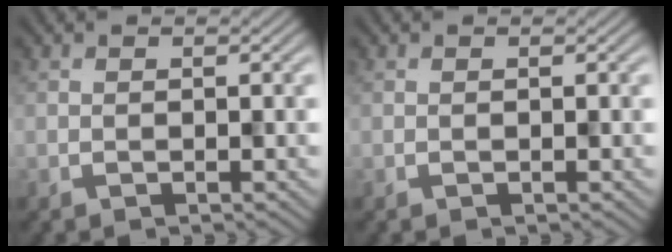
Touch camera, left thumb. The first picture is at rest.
{"total": 0.0}